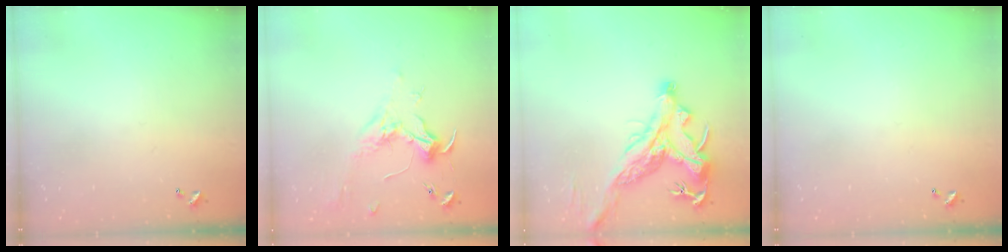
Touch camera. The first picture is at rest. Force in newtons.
{"total": 1.8, "press": 1.6, "slide": 0.6}
{"total": 4.7, "press": 4.5, "slide": 1.2}
{"total": 0.0}